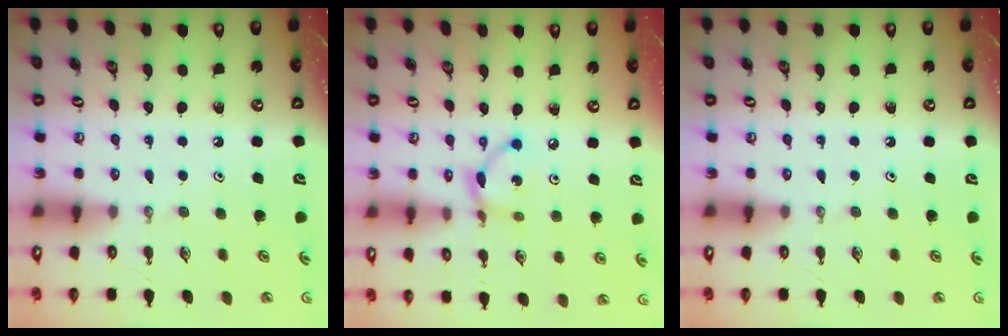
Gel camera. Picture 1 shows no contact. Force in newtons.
{"total": 7.0, "press": 7.0, "slide": 0.4}
{"total": 0.0}